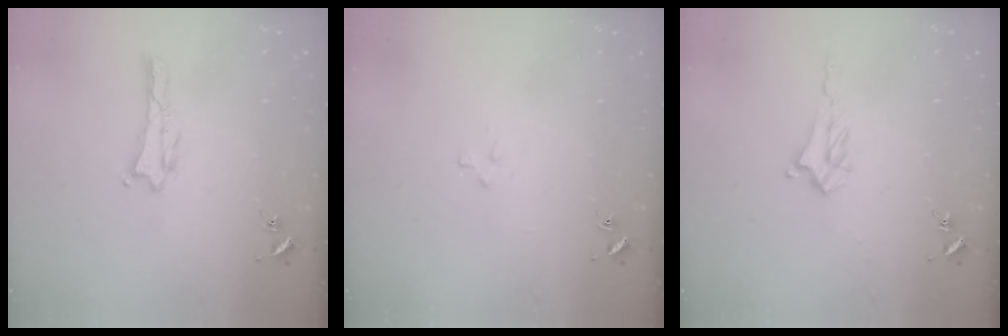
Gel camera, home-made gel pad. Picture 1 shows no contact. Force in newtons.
{"total": 2.2, "press": 2.2, "slide": 0.2}
{"total": 2.4, "press": 2.4, "slide": 0.4}